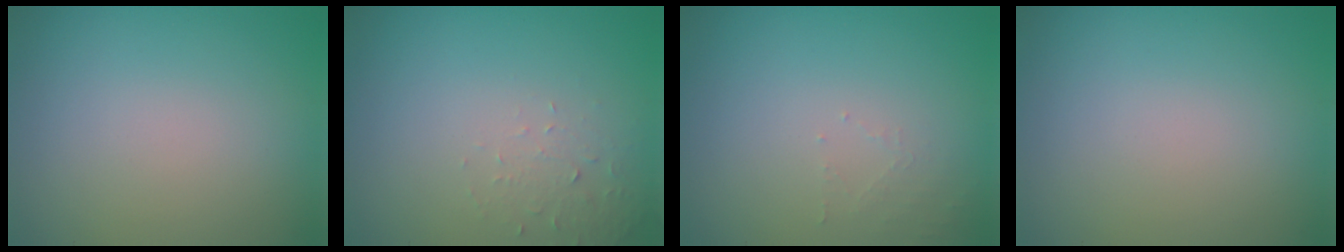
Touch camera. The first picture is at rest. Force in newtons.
{"total": 1.6, "press": 1.6, "slide": 0.4}
{"total": 1.0, "press": 1.0, "slide": 0.2}
{"total": 0.0}